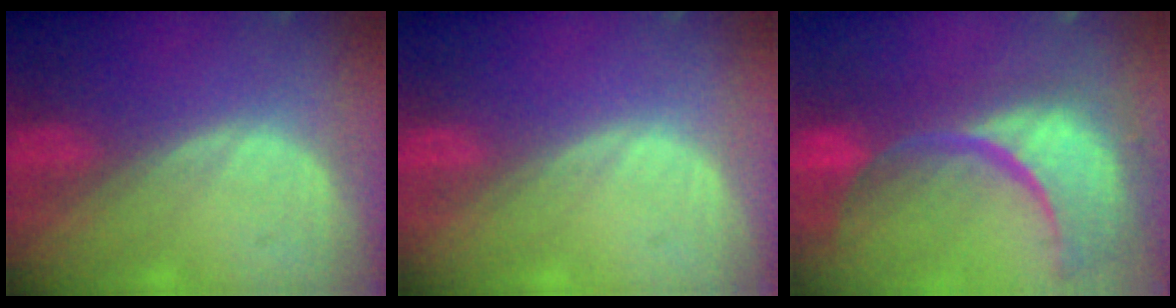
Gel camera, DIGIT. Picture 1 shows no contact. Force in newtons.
{"total": 0.0}
{"total": 15.4, "press": 12.1, "slide": 9.6}